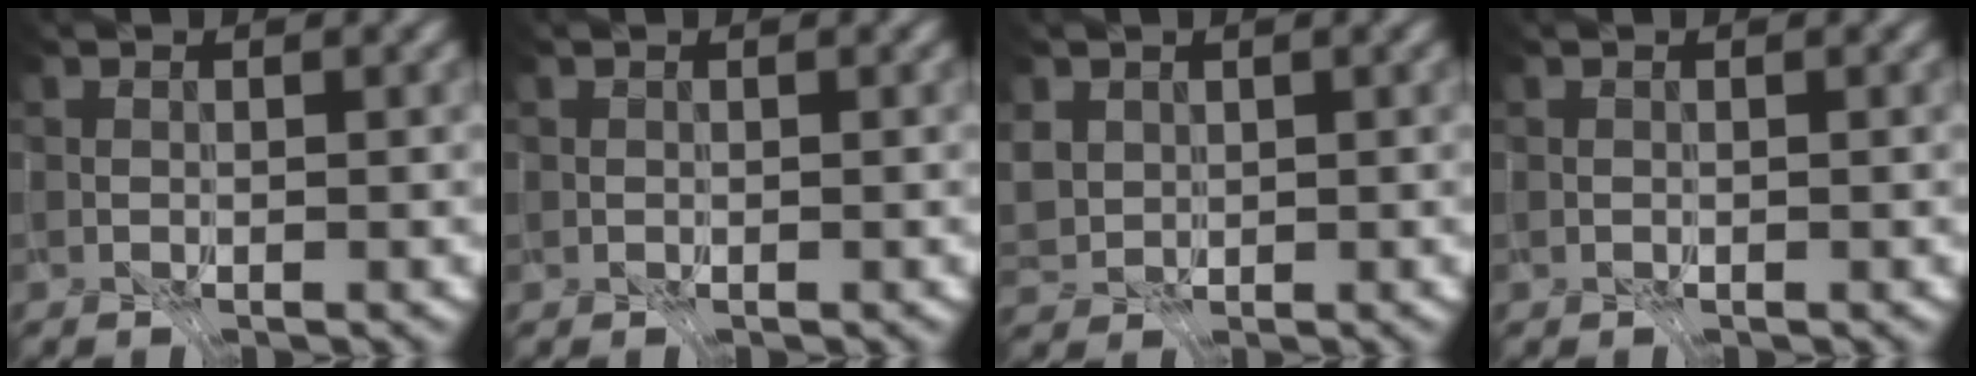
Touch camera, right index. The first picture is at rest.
{"total": 0.8, "force": [0.3, 0.7, 0.3], "torque": [-0.008, 0.002, 0.001]}
{"total": 1.8, "force": [0.2, 1.4, 1.0], "torque": [-0.034, 0.006, 0.004]}
{"total": 0.0}